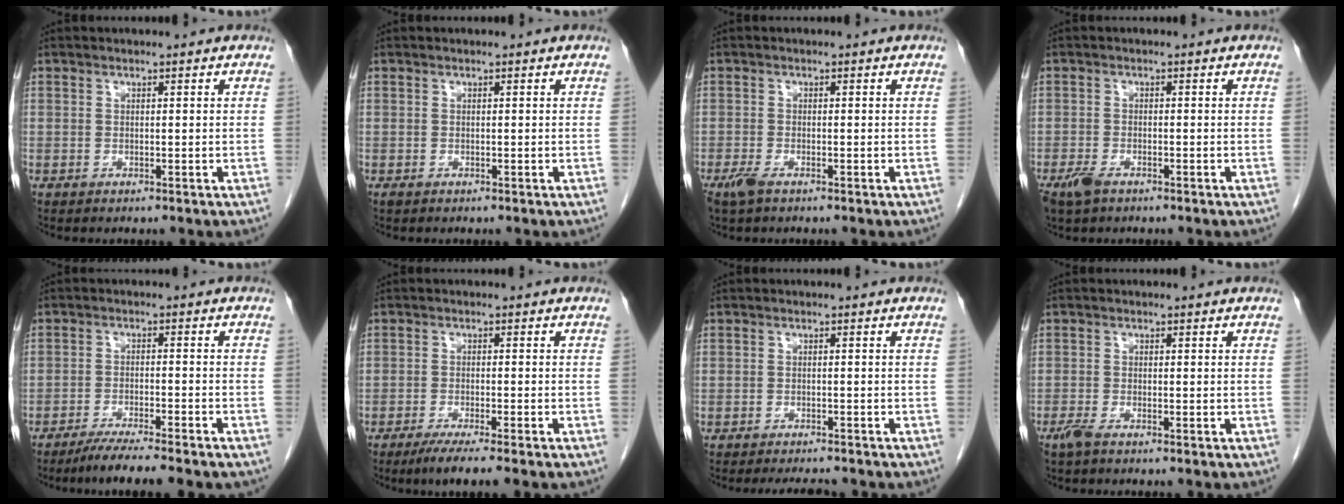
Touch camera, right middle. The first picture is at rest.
{"total": 0.0}
{"total": 2.3, "force": [-1.5, 0.7, 1.6], "torque": [-0.040, -0.006, -0.028]}
{"total": 3.2, "force": [-2.2, 1.3, 2.0], "torque": [-0.045, -0.005, -0.035]}
{"total": 7.6, "force": [-6.3, -0.4, 4.2], "torque": [-0.059, -0.019, -0.100]}
{"total": 5.5, "force": [-4.0, -0.5, 3.6], "torque": [-0.054, -0.013, -0.067]}
{"total": 4.2, "force": [-3.9, 0.6, 1.4], "torque": [-0.017, -0.008, -0.055]}
{"total": 1.6, "force": [-1.2, 0.2, 1.0], "torque": [-0.029, -0.005, -0.026]}